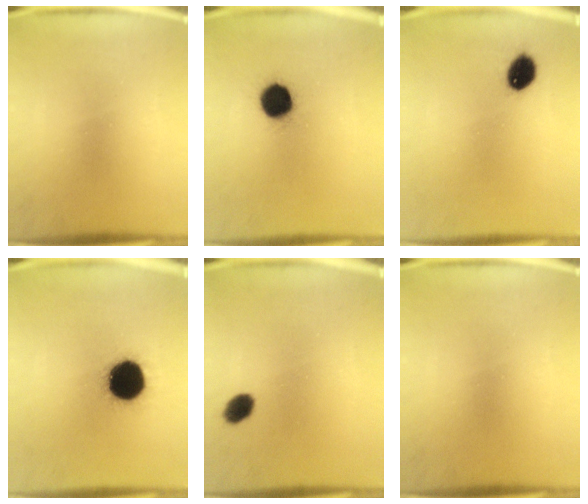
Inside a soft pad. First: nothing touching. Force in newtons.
{"total": 10.4}
{"total": 8.1}
{"total": 19.1}
{"total": 3.7}
{"total": 0.0}